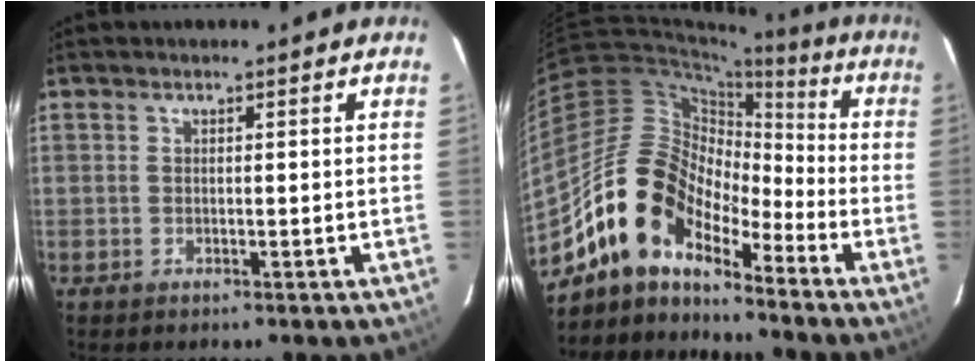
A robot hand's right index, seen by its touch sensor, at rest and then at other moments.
{"total": 13.4, "force": [-10.6, 6.0, 5.7], "torque": [-0.095, 0.023, -0.210]}